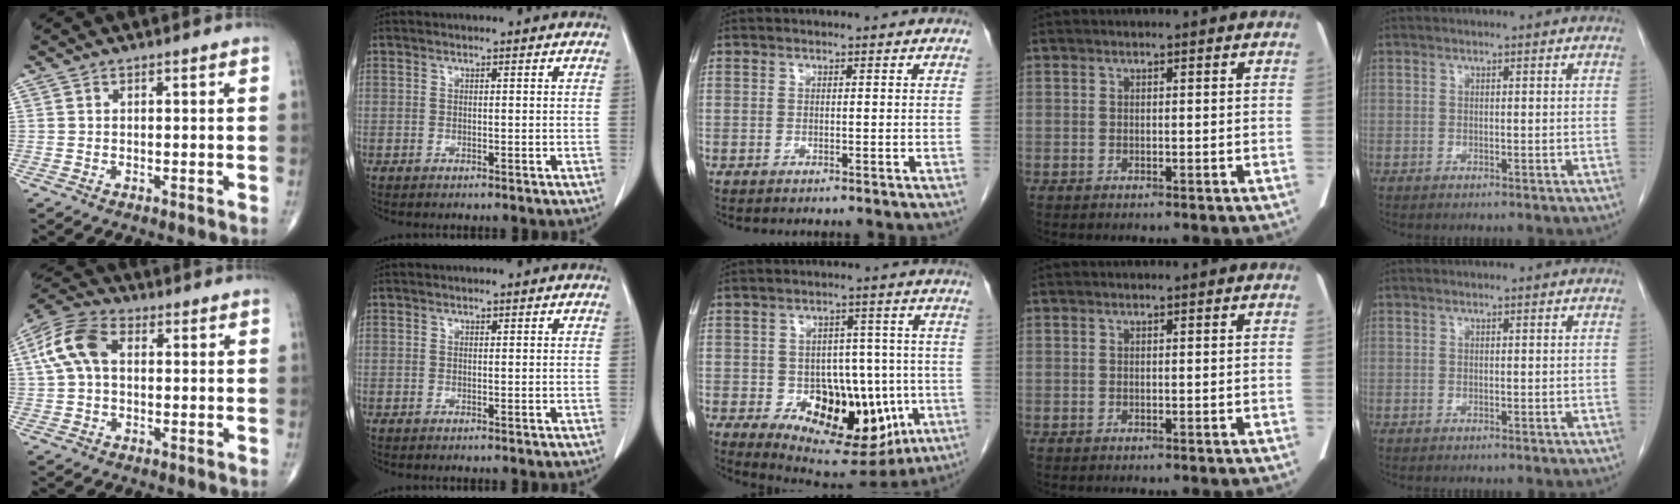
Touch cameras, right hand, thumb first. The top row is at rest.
{"thumb": {"total": 9.7, "force": [1.5, 6.2, 7.3], "torque": [-0.159, 0.029, 0.022]}, "middle": {"total": 16.9, "force": [-4.9, 9.4, 13.2], "torque": [-0.188, 0.012, -0.049]}}